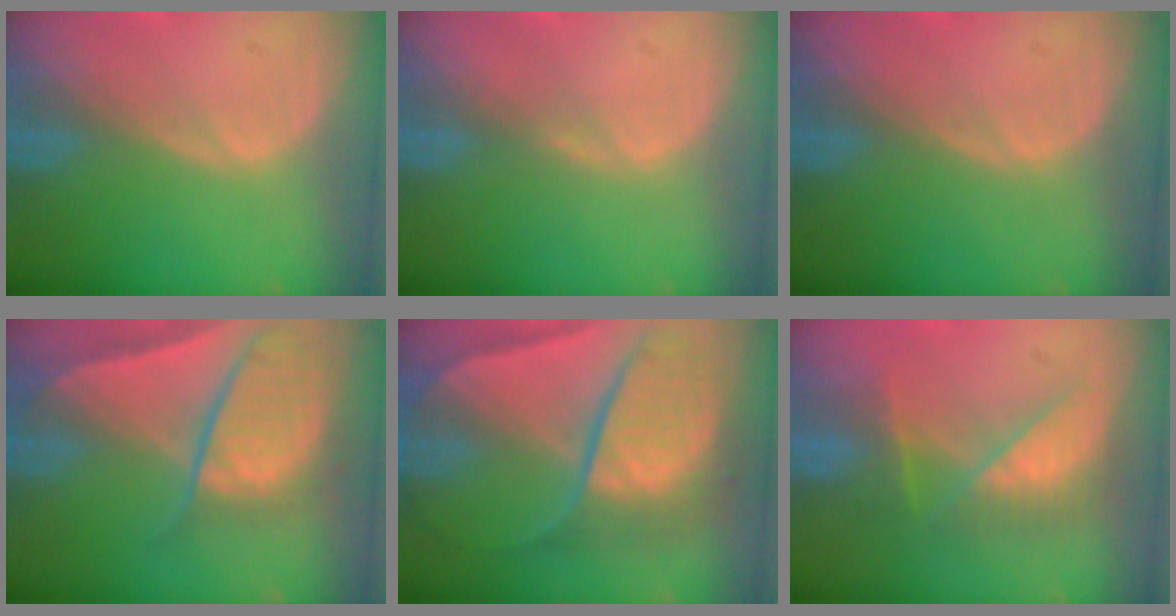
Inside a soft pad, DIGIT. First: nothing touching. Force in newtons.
{"total": 0.7, "press": 0.7, "slide": 0.2}
{"total": 0.0}
{"total": 10.1, "press": 8.4, "slide": 5.5}
{"total": 10.8, "press": 10.8, "slide": 1.1}
{"total": 7.8, "press": 7.0, "slide": 3.4}